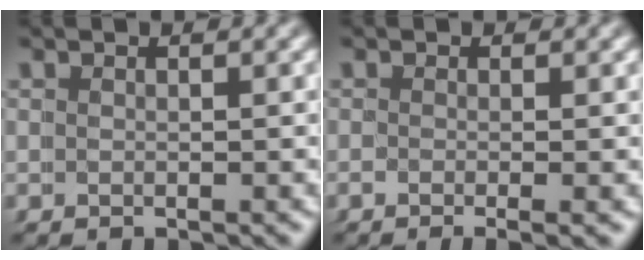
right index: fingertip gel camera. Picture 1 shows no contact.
{"total": 2.0, "force": [-1.0, -0.4, 1.6], "torque": [-0.015, -0.001, -0.018]}